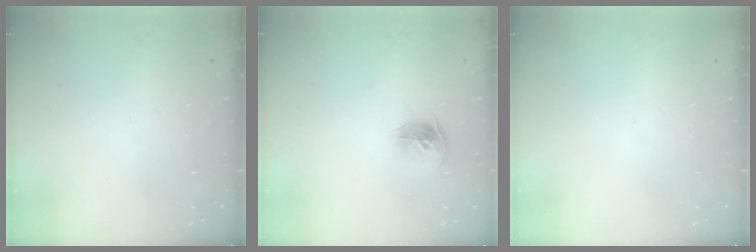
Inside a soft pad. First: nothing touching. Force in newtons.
{"total": 9.9, "press": 9.8, "slide": 1.0}
{"total": 0.0}